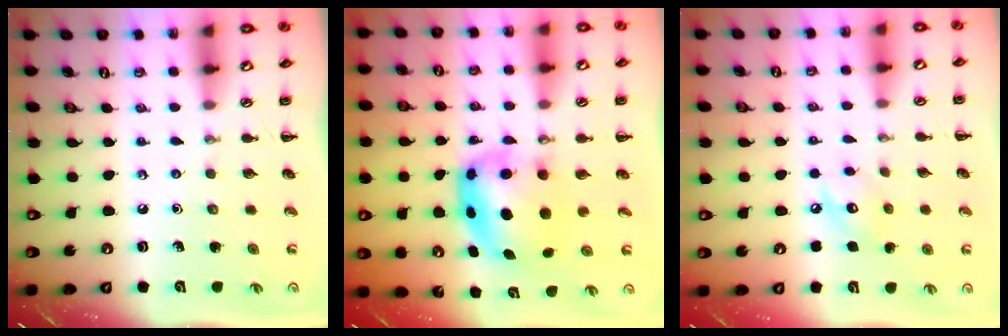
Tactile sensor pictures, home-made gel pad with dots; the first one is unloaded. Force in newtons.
{"total": 6.1, "press": 6.0, "slide": 1.4}
{"total": 6.7, "press": 6.6, "slide": 1.0}